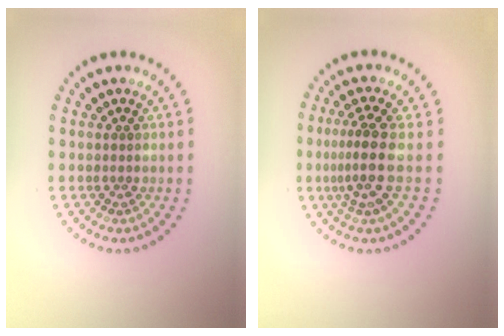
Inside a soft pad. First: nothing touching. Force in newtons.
{"total": 3.3, "press": 2.4, "slide": 2.2}